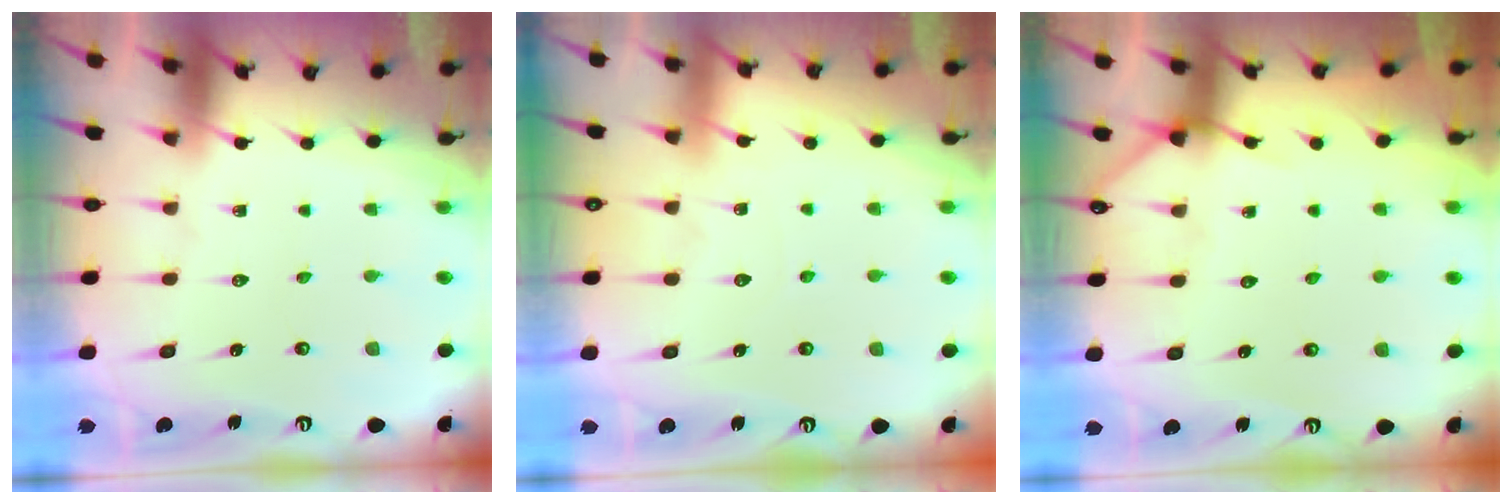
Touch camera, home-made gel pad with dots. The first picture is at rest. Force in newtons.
{"total": 5.0, "press": 5.0, "slide": 0.6}
{"total": 4.4, "press": 4.3, "slide": 0.5}